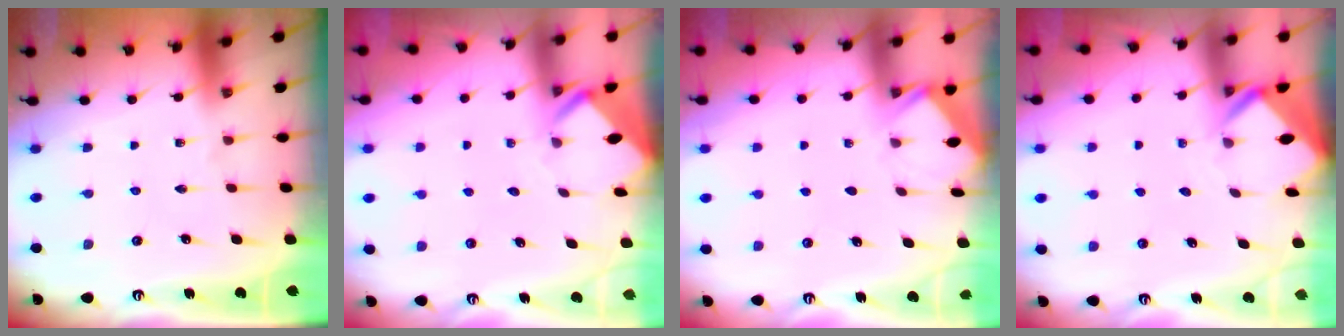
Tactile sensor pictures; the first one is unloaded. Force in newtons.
{"total": 3.2, "press": 3.2, "slide": 0.2}
{"total": 1.7, "press": 1.6, "slide": 0.2}
{"total": 2.8, "press": 2.8, "slide": 0.2}